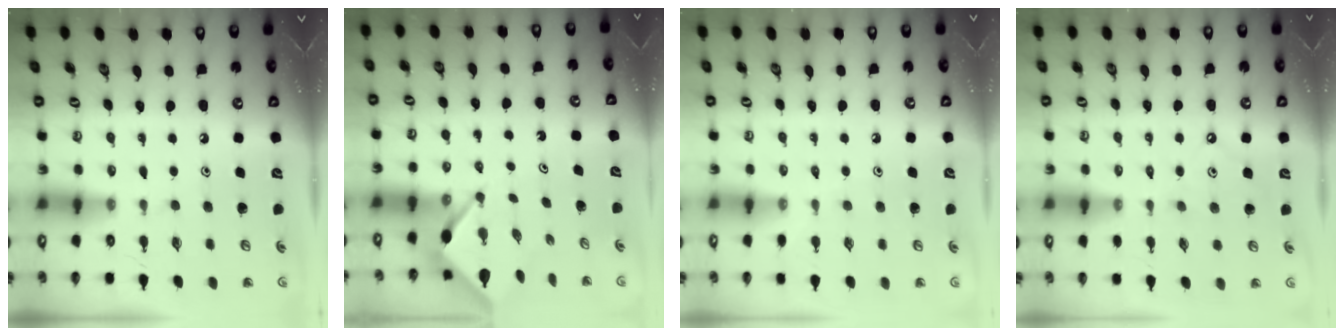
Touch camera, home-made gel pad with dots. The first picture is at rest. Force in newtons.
{"total": 3.1, "press": 3.1, "slide": 0.3}
{"total": 2.8, "press": 2.8, "slide": 0.4}
{"total": 1.7, "press": 1.7, "slide": 0.3}